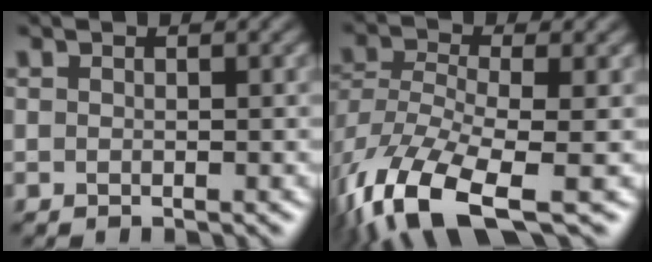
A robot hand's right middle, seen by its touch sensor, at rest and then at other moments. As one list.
[{"total": 11.6, "force": [-6.4, 4.4, 8.6], "torque": [-0.199, -0.027, -0.116]}]